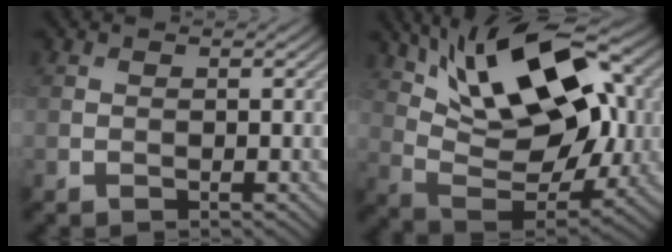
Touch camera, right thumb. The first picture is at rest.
{"total": 17.0, "force": [7.1, 8.0, 13.3], "torque": [-0.223, 0.012, 0.104]}